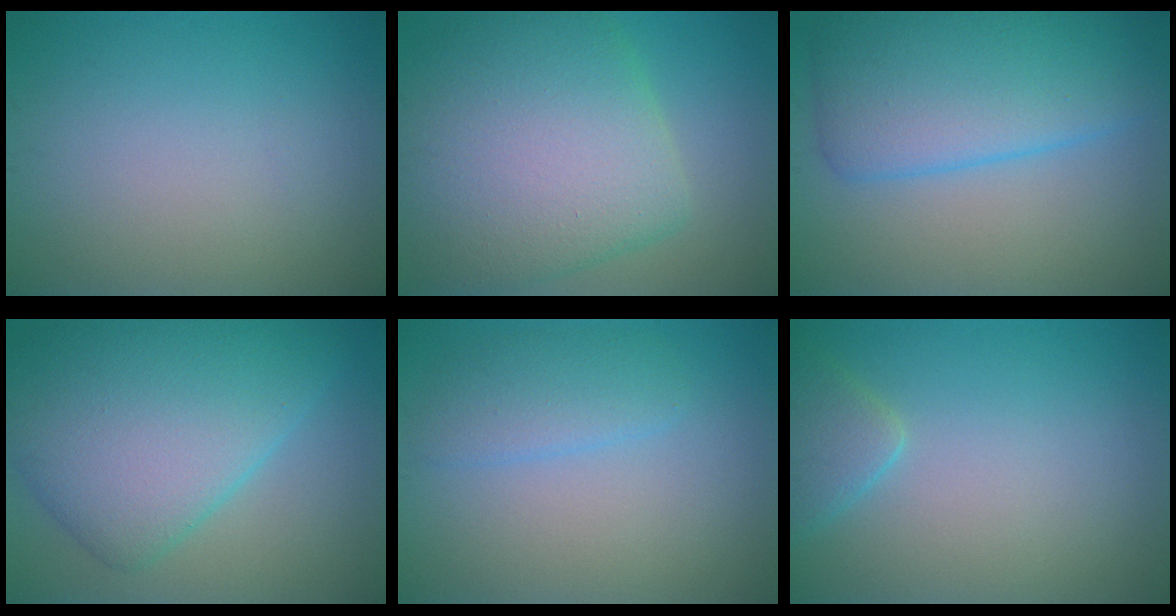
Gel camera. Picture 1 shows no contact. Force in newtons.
{"total": 10.9, "press": 10.9, "slide": 0.4}
{"total": 8.0, "press": 8.0, "slide": 0.3}
{"total": 10.4, "press": 10.4, "slide": 0.2}
{"total": 2.7, "press": 2.7, "slide": 0.2}
{"total": 2.5, "press": 2.4, "slide": 0.2}